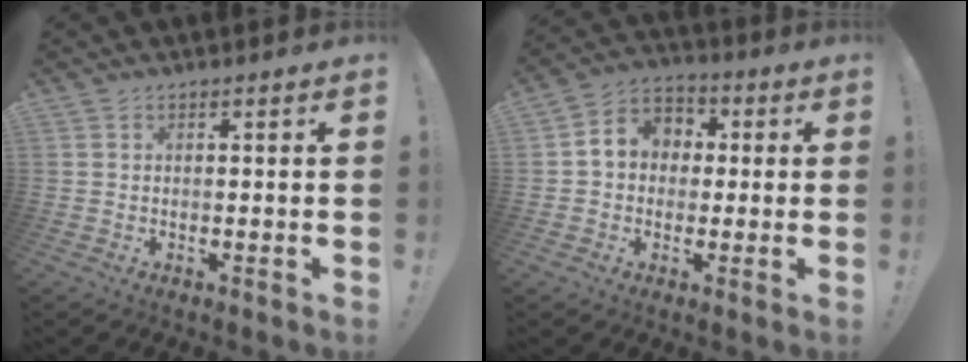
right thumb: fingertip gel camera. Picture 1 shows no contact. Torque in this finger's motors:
{"motor_torque": [0.54, 0.79, 0.77, -0.30, 0.01]}